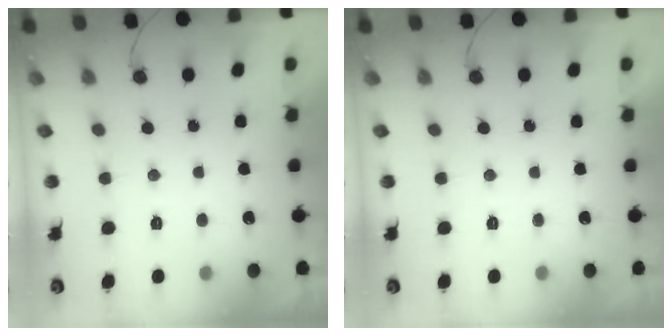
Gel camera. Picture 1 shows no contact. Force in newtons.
{"total": 0.0}